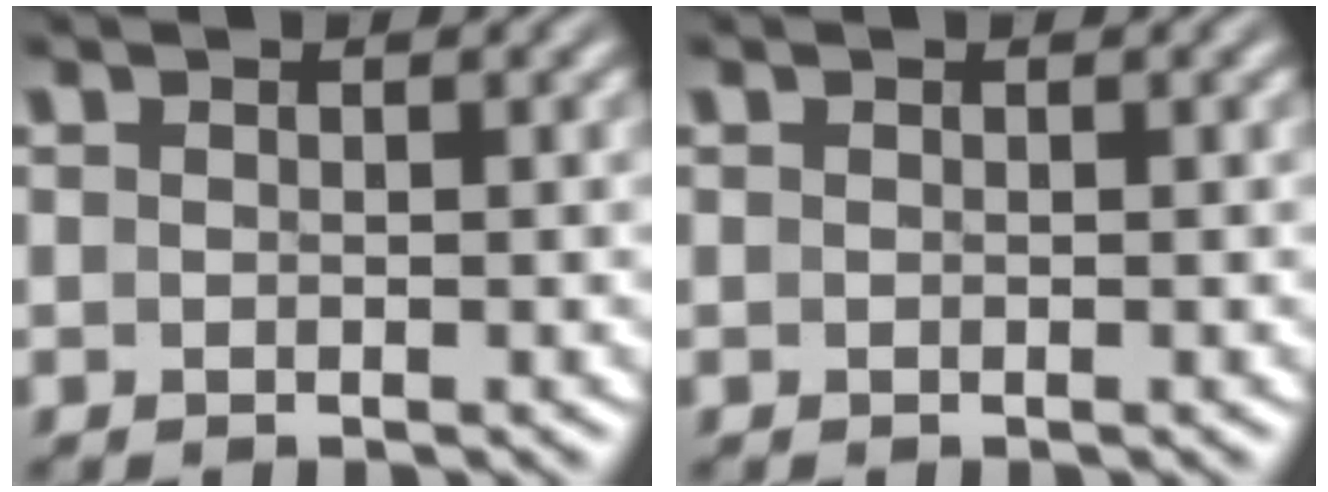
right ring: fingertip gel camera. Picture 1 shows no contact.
{"total": 0.0}